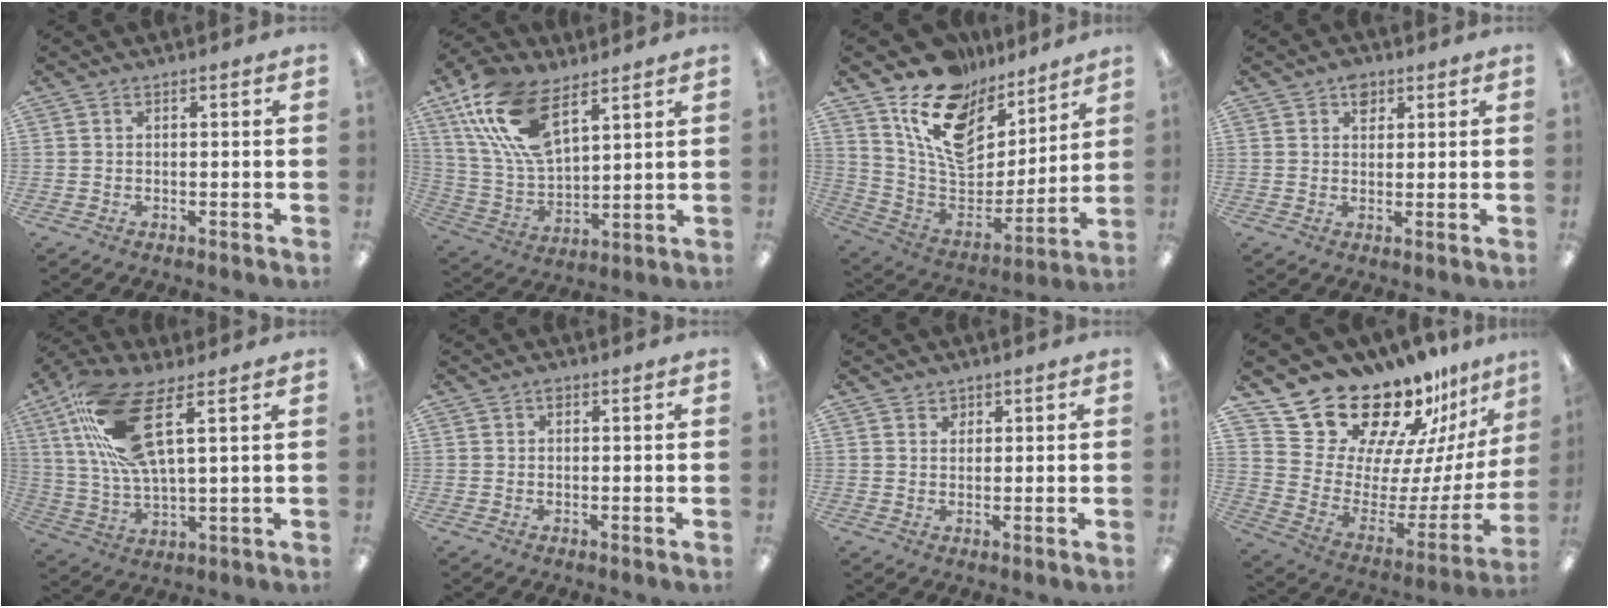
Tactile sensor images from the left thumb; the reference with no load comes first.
{"total": 18.7, "force": [10.6, 11.2, 10.6], "torque": [-0.221, -0.031, 0.197]}
{"total": 17.4, "force": [12.1, 9.9, 7.7], "torque": [-0.150, -0.084, 0.220]}
{"total": 3.8, "force": [2.1, 2.6, 1.7], "torque": [-0.013, -0.006, 0.035]}
{"total": 16.4, "force": [8.4, 5.1, 13.1], "torque": [-0.284, -0.024, 0.147]}
{"total": 1.1, "force": [0.5, 0.7, 0.7], "torque": [-0.007, 0.000, 0.007]}
{"total": 2.0, "force": [1.3, 1.5, 0.1], "torque": [0.005, -0.002, 0.022]}
{"total": 21.5, "force": [19.1, 7.9, 5.9], "torque": [-0.098, -0.157, 0.350]}